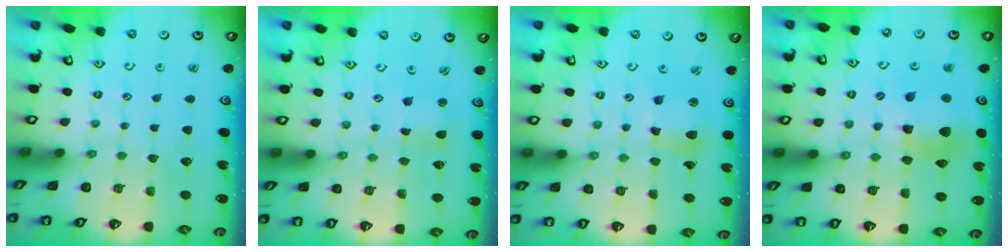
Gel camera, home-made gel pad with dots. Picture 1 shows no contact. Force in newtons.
{"total": 1.2, "press": 1.1, "slide": 0.3}
{"total": 9.1, "press": 9.0, "slide": 0.8}
{"total": 11.8, "press": 11.7, "slide": 1.7}